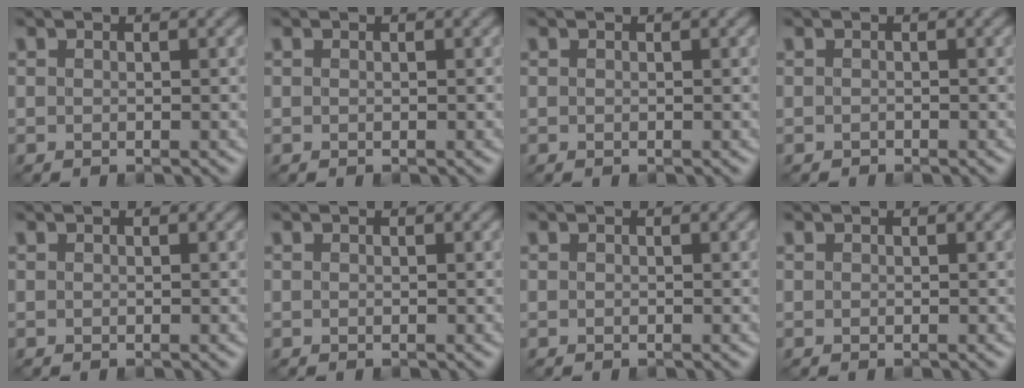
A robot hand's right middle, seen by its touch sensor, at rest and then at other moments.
{"total": 0.0}
{"total": 0.0}
{"total": 0.5, "force": [-0.5, 0.0, -0.1], "torque": [0.002, -0.005, -0.009]}
{"total": 0.0}
{"total": 0.0}
{"total": 0.0}
{"total": 0.0}